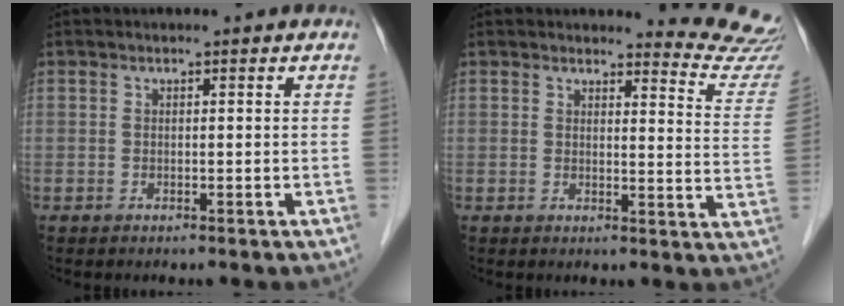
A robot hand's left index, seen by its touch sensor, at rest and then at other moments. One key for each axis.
{"total": 10.3, "fx": 10.3, "fy": -0.1, "fz": -0.3, "tx": 0.019, "ty": -0.111, "tz": 0.086}